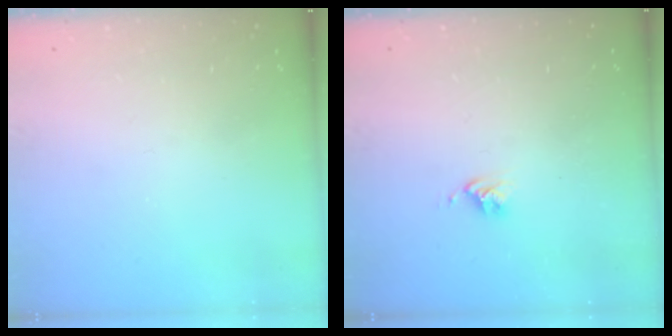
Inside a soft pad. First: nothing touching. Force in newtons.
{"total": 2.7, "press": 2.6, "slide": 0.4}